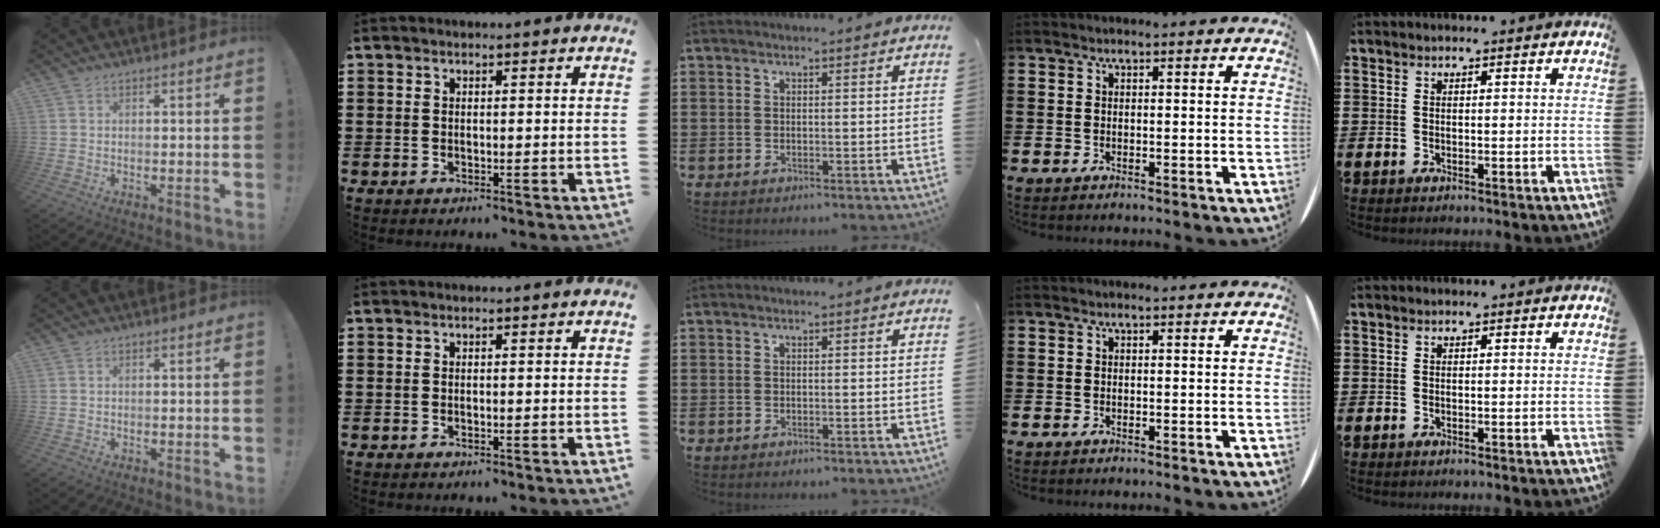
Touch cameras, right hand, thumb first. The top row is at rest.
{}